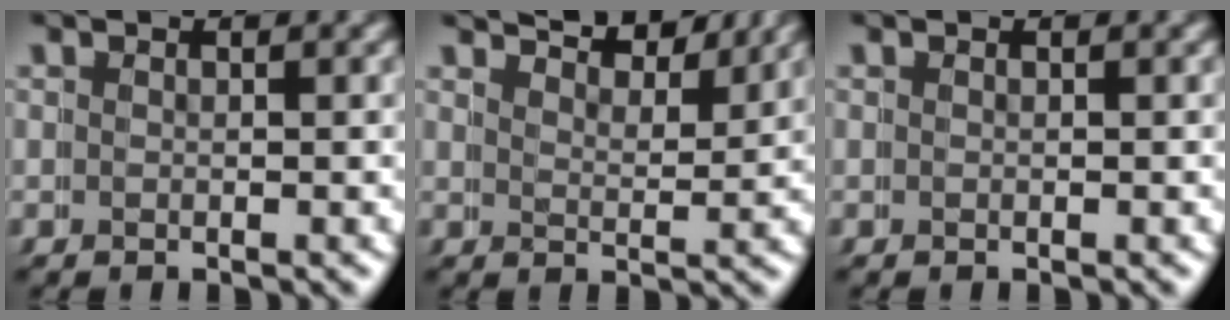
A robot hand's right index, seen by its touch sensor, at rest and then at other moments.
{"total": 5.8, "force": [5.4, 1.0, 1.9], "torque": [-0.026, 0.004, 0.082]}
{"total": 0.0}